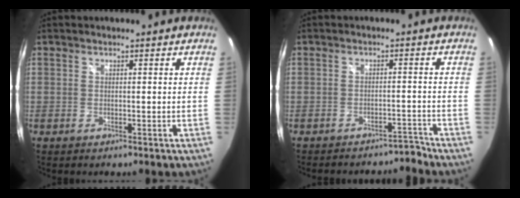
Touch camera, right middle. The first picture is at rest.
{"total": 6.2, "force": [-5.9, 1.6, 0.9], "torque": [-0.015, 0.011, -0.079]}